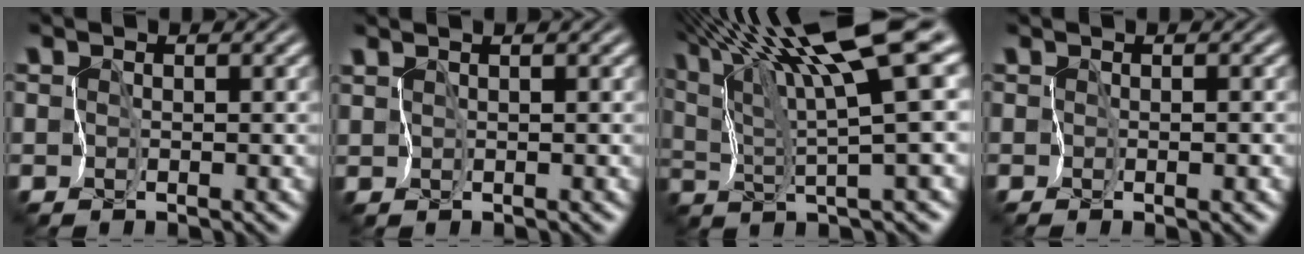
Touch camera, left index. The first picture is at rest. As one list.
[{"total": 1.6, "force": [1.4, 0.0, 0.9], "torque": [-0.021, 0.005, 0.025]}, {"total": 13.1, "force": [7.4, 1.8, 10.7], "torque": [-0.168, 0.018, 0.124]}, {"total": 0.6, "force": [-0.2, 0.2, 0.5], "torque": [0.005, 0.002, 0.003]}]